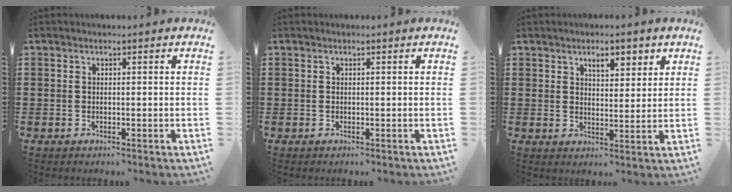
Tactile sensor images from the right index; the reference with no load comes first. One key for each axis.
{"total": 0.0}
{"total": 4.0, "fx": 2.5, "fy": 1.8, "fz": 2.5, "tx": -0.034, "ty": -0.002, "tz": 0.038}